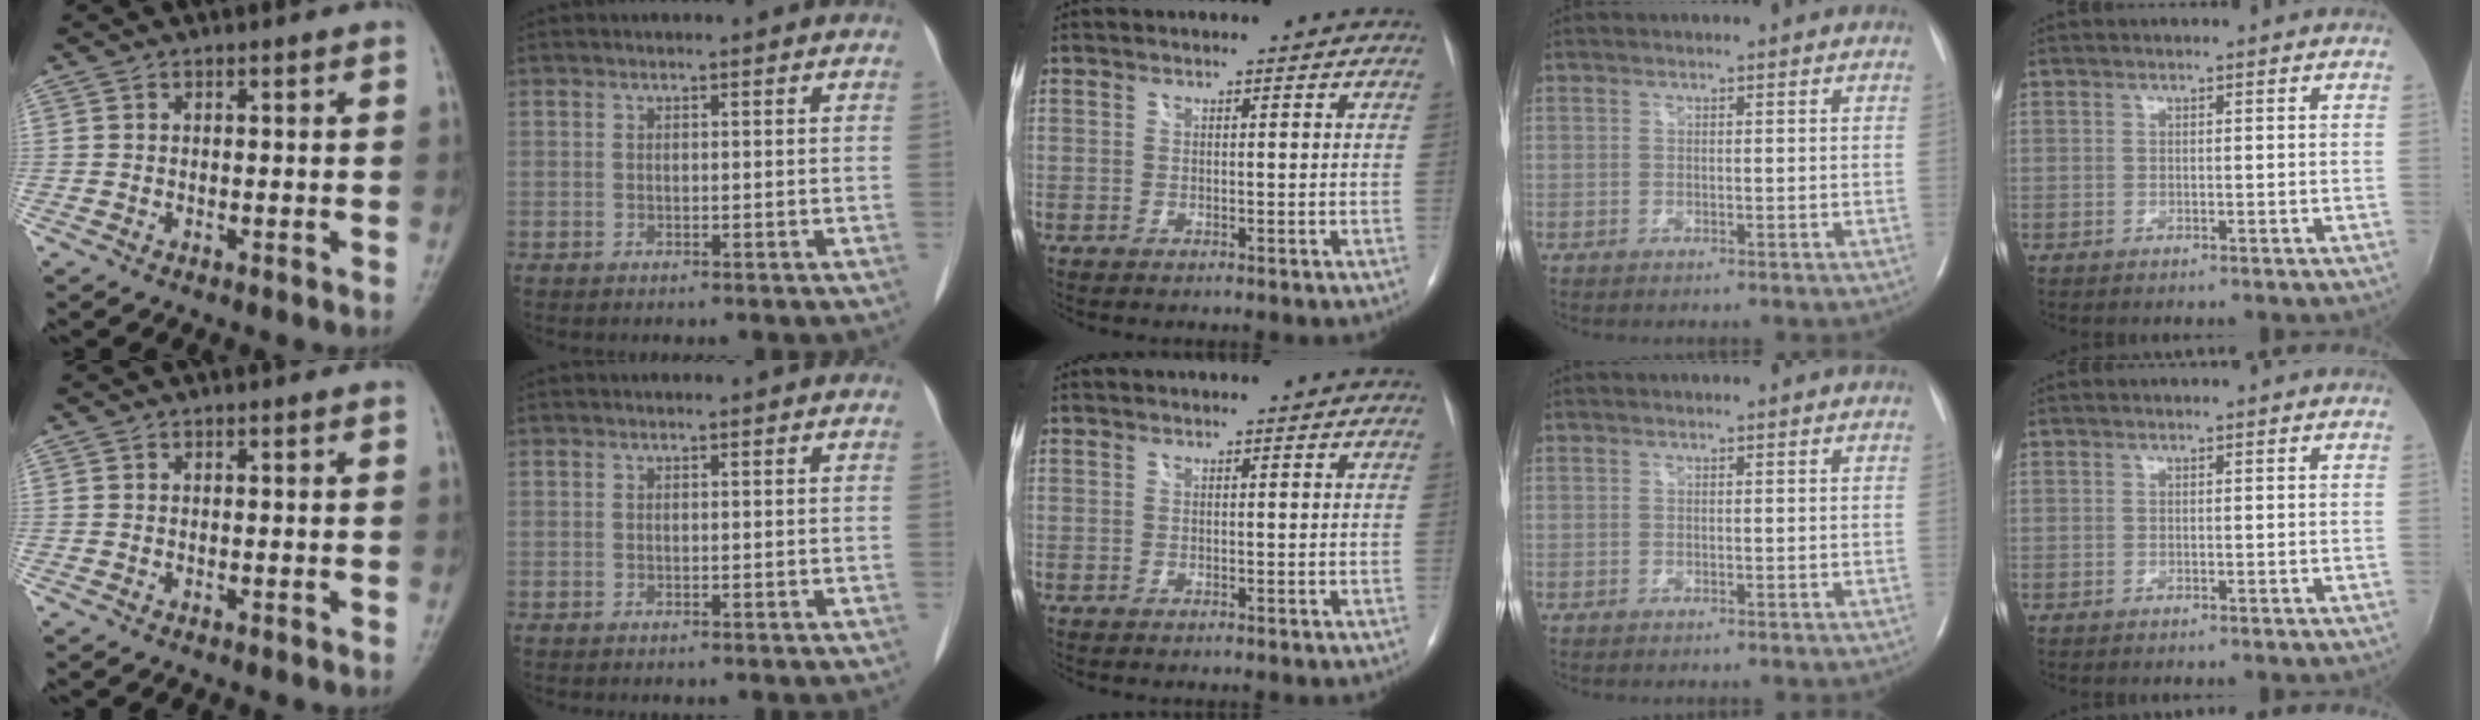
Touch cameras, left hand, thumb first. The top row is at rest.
{}